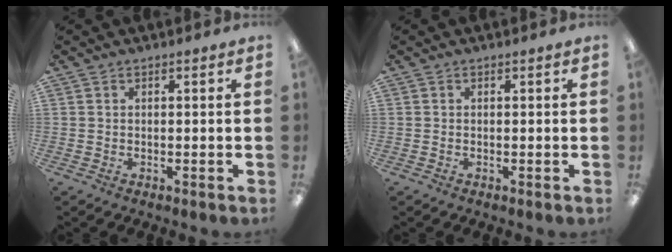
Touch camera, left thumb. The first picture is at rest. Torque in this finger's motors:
{"motor_torque": [0.00, 0.00, -0.03, 0.03, 0.00]}